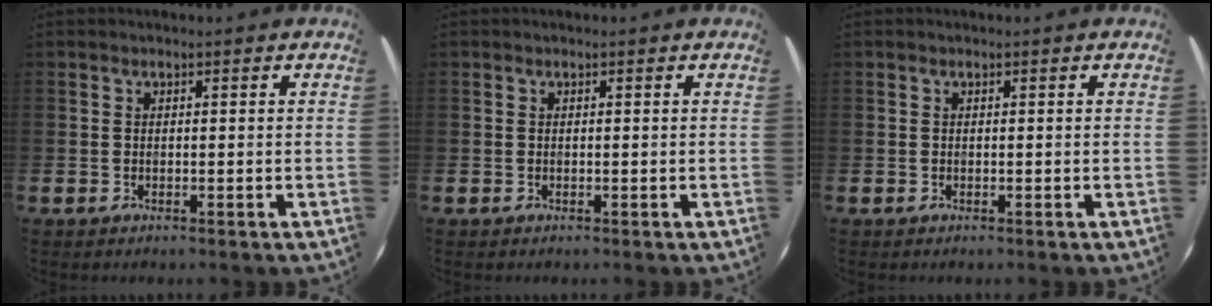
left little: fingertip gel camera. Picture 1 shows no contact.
{"total": 0.0}
{"total": 0.0}